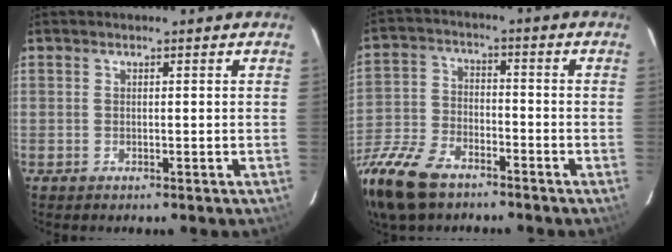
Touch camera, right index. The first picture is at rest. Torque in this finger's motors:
{"motor_torque": [1.52, -0.62, 0.51, 0.14]}